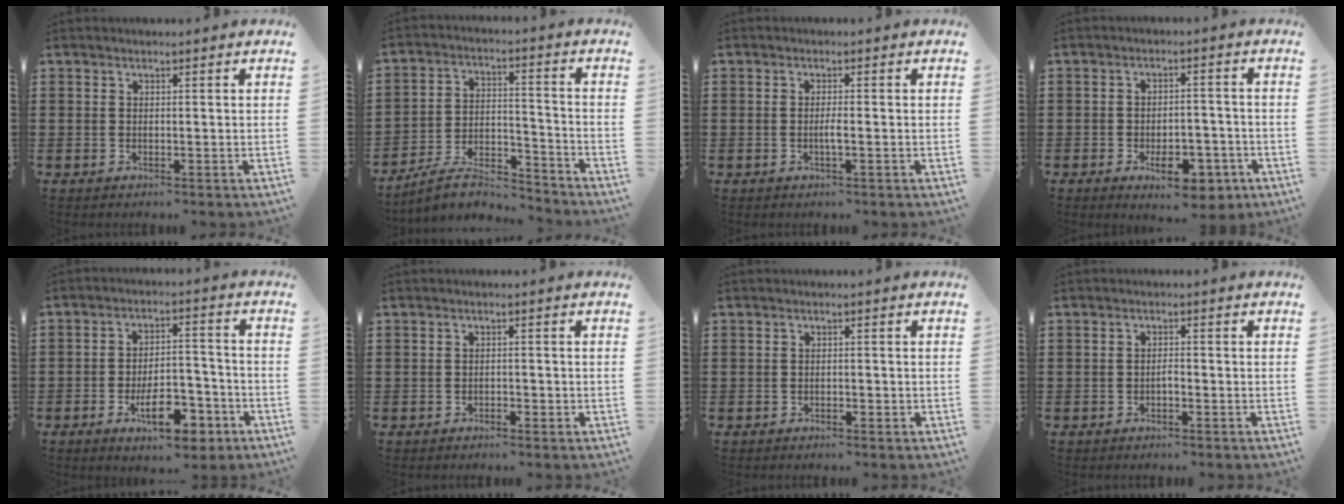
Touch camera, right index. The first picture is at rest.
{"total": 7.1, "force": [-6.4, 1.5, 2.6], "torque": [-0.048, 0.009, -0.122]}
{"total": 1.7, "force": [-0.5, 0.0, 1.6], "torque": [-0.038, -0.004, -0.013]}
{"total": 7.7, "force": [-4.2, 3.1, 5.6], "torque": [-0.083, 0.006, -0.069]}
{"total": 10.0, "force": [-5.2, 4.1, 7.6], "torque": [-0.121, 0.013, -0.087]}
{"total": 0.9, "force": [-0.8, 0.3, 0.3], "torque": [-0.010, -0.003, -0.016]}
{"total": 0.7, "force": [-0.5, 0.2, 0.3], "torque": [-0.008, -0.003, -0.010]}
{"total": 1.1, "force": [-0.5, 0.3, 0.9], "torque": [-0.021, -0.003, -0.009]}